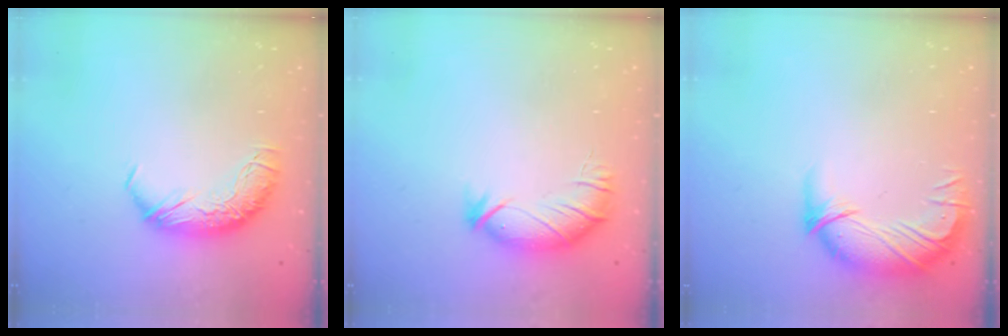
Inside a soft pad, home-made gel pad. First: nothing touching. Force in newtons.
{"total": 3.2, "press": 2.5, "slide": 1.9}
{"total": 2.9, "press": 0.1, "slide": 2.9}